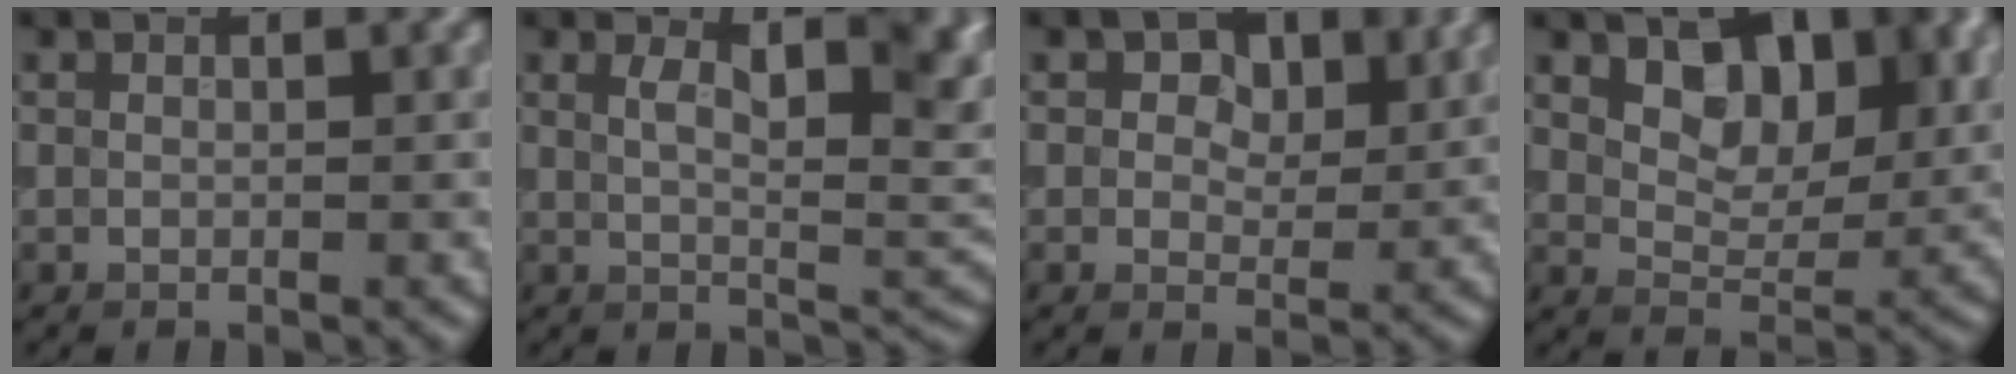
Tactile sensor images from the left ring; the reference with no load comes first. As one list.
[{"total": 7.2, "force": [2.2, 2.6, 6.4], "torque": [-0.085, 0.001, 0.039]}, {"total": 3.4, "force": [1.5, 2.2, 2.1], "torque": [-0.021, 0.003, 0.011]}, {"total": 7.4, "force": [3.4, 4.4, 4.9], "torque": [-0.075, -0.013, 0.052]}]